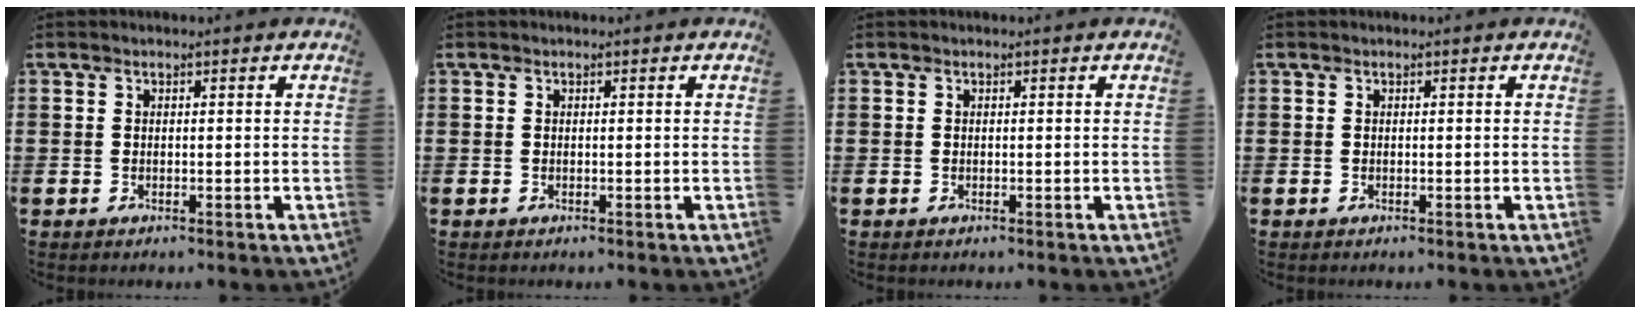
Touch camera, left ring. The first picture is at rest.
{"total": 0.0}
{"total": 0.0}
{"total": 0.0}